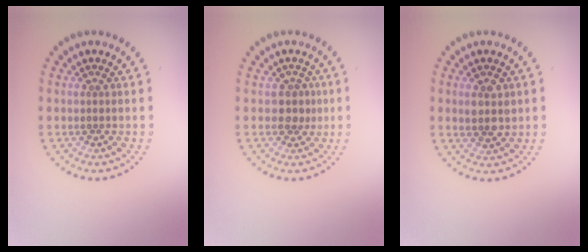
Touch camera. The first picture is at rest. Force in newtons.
{"total": 1.7, "press": 1.6, "slide": 0.7}
{"total": 2.7, "press": 2.5, "slide": 0.8}